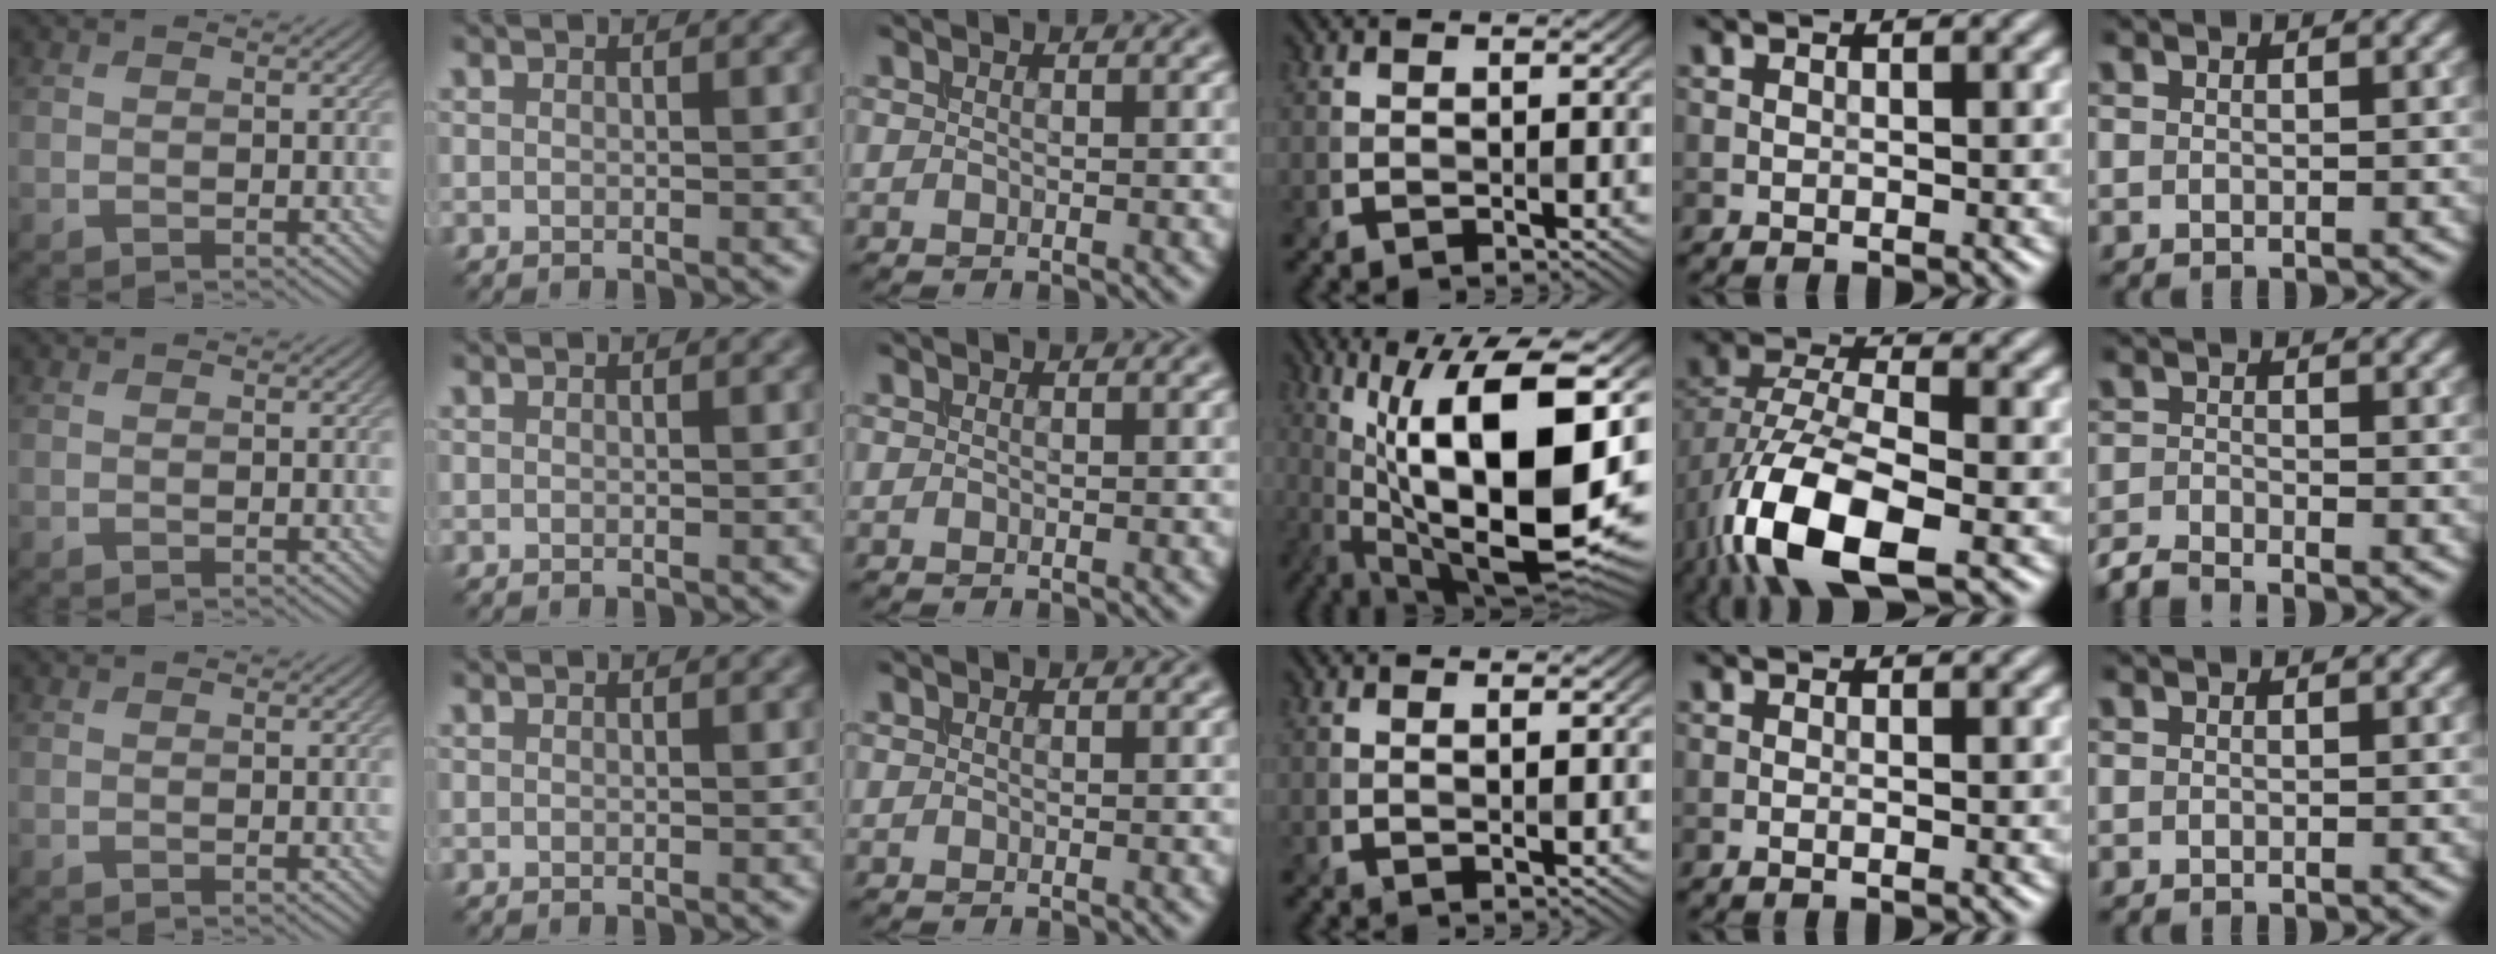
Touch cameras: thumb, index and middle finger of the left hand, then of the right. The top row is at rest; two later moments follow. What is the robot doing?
{"motion": "insert", "object": "bucket"}